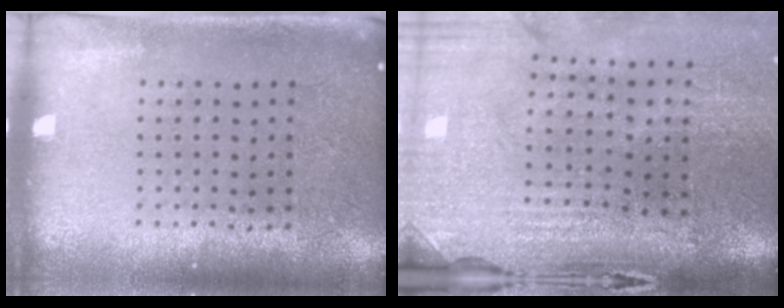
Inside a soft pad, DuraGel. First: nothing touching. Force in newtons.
{"total": 4.6, "press": 3.9, "slide": 2.5}